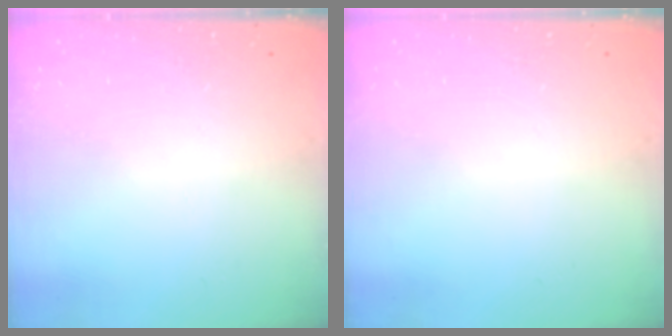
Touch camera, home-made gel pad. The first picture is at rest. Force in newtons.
{"total": 0.0}